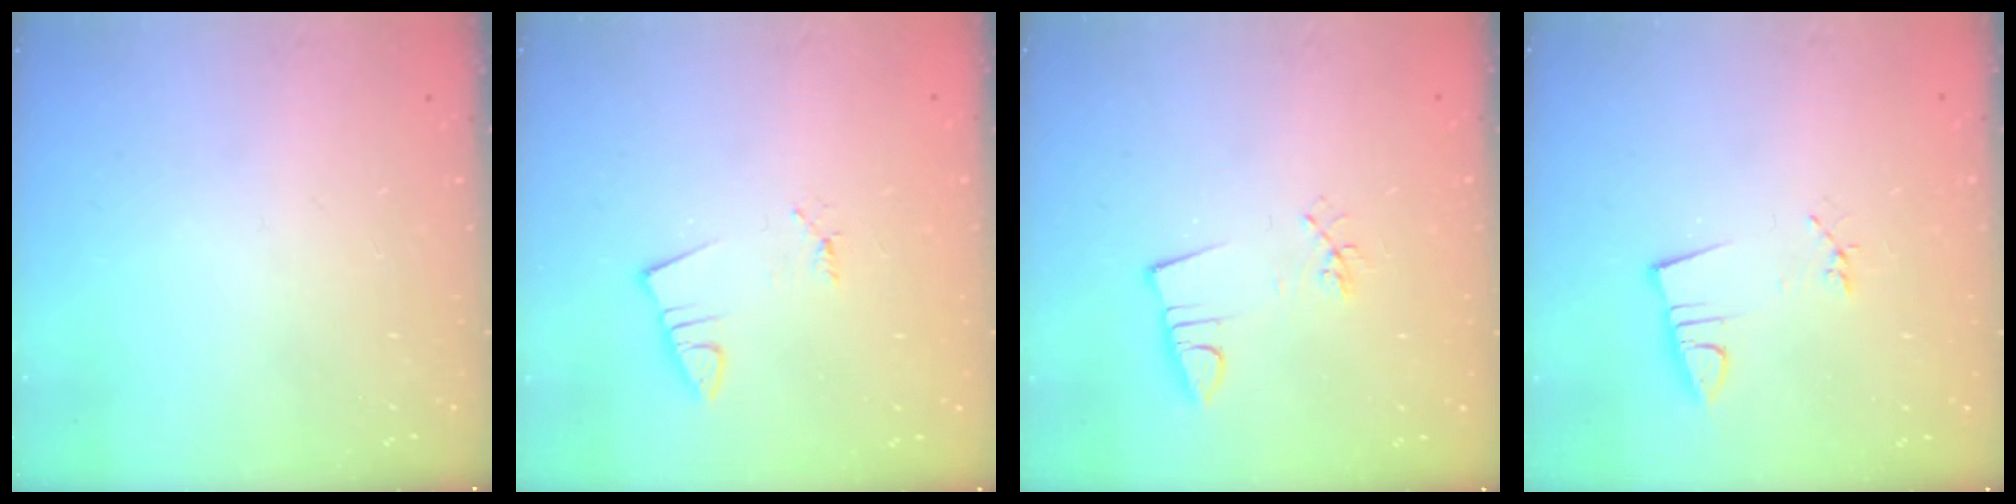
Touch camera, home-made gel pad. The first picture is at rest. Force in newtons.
{"total": 0.9, "press": 0.9, "slide": 0.1}
{"total": 3.3, "press": 1.9, "slide": 2.7}
{"total": 3.1, "press": 1.8, "slide": 2.6}